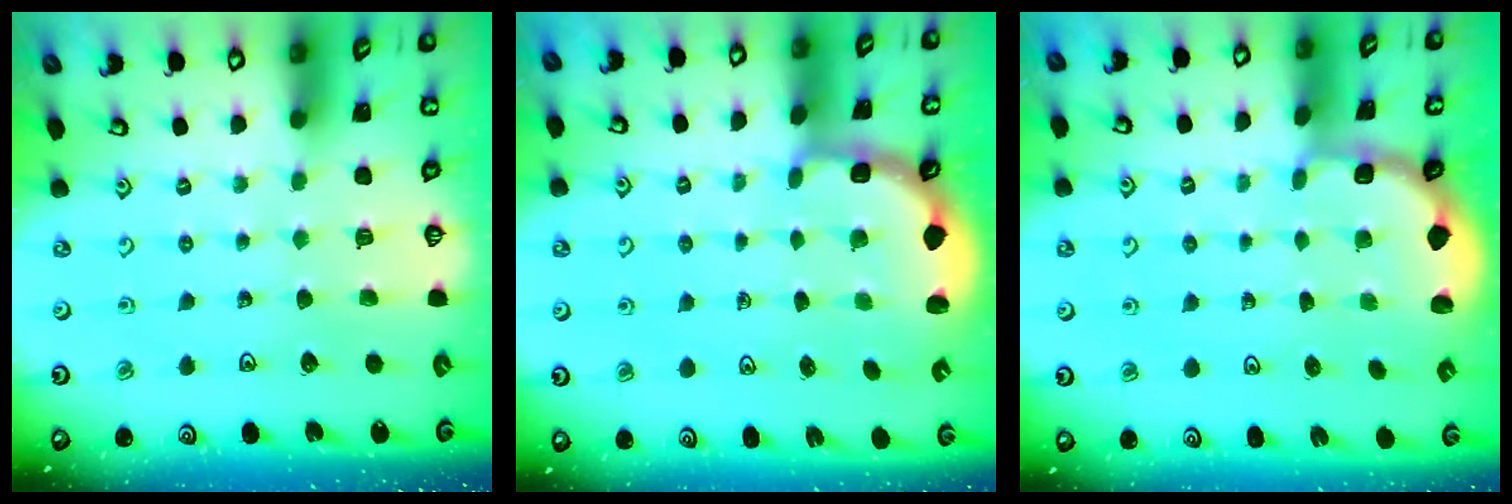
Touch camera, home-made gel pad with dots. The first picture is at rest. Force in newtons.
{"total": 2.8, "press": 2.3, "slide": 1.7}
{"total": 1.9, "press": 1.8, "slide": 0.7}